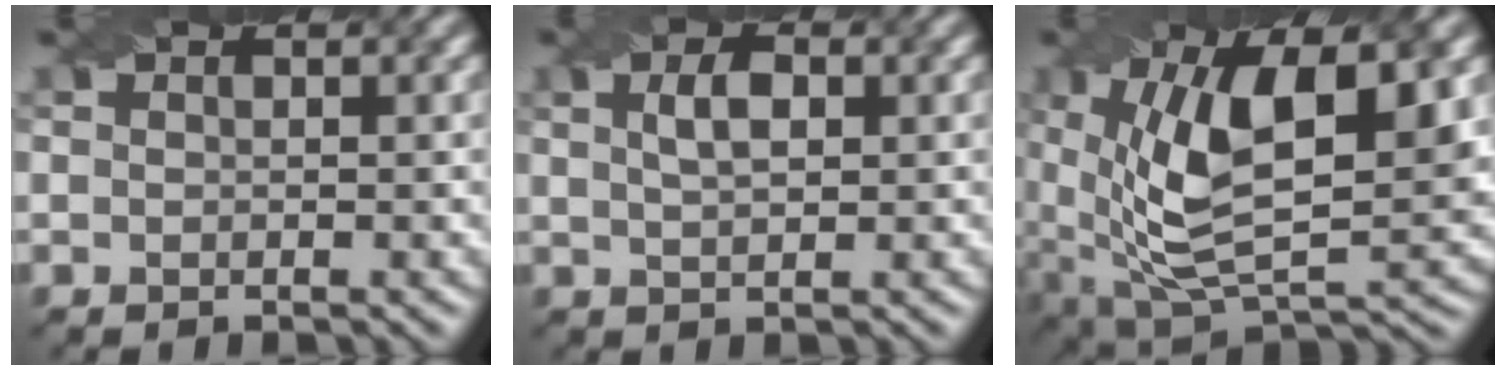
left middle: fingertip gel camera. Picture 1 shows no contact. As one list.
[{"total": 2.7, "force": [0.9, 1.3, 2.2], "torque": [-0.046, 0.003, 0.018]}, {"total": 13.0, "force": [2.6, 6.0, 11.2], "torque": [-0.200, -0.008, 0.043]}]